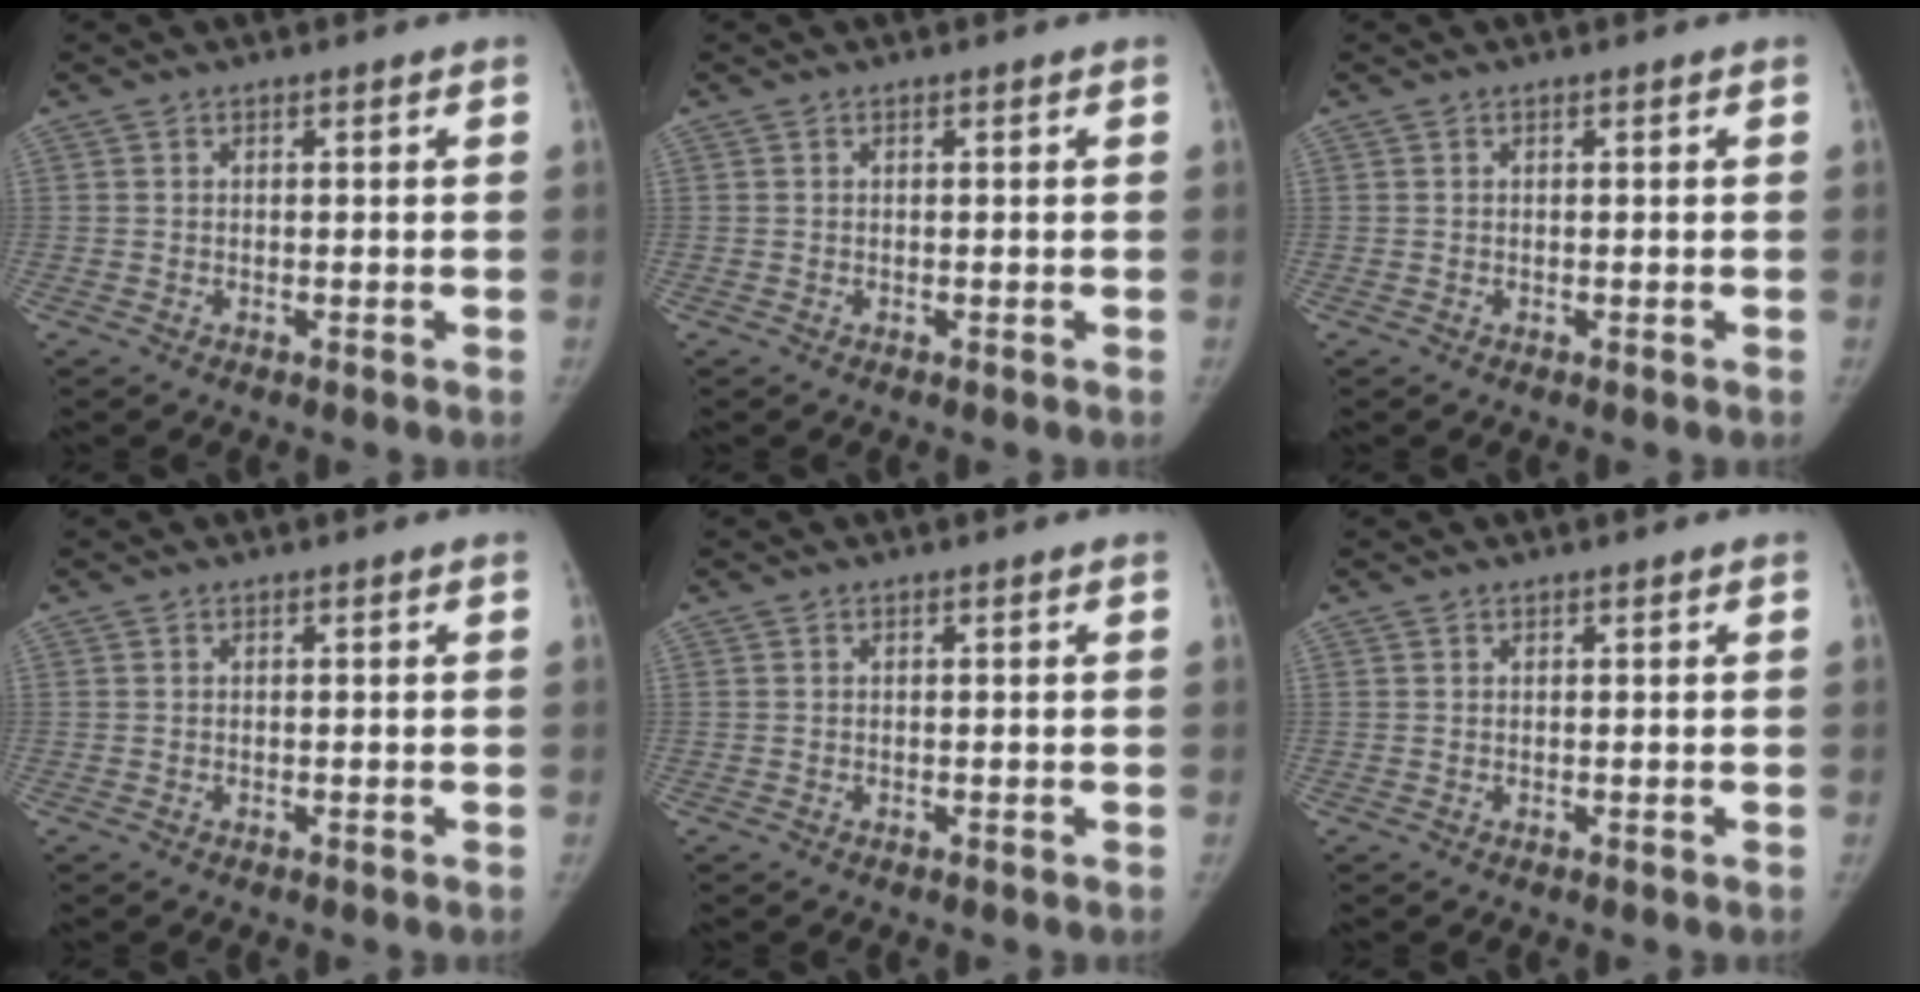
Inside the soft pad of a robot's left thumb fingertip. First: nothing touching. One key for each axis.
{"total": 0.0}
{"total": 0.0}
{"total": 0.0}
{"total": 0.0}
{"total": 0.0}